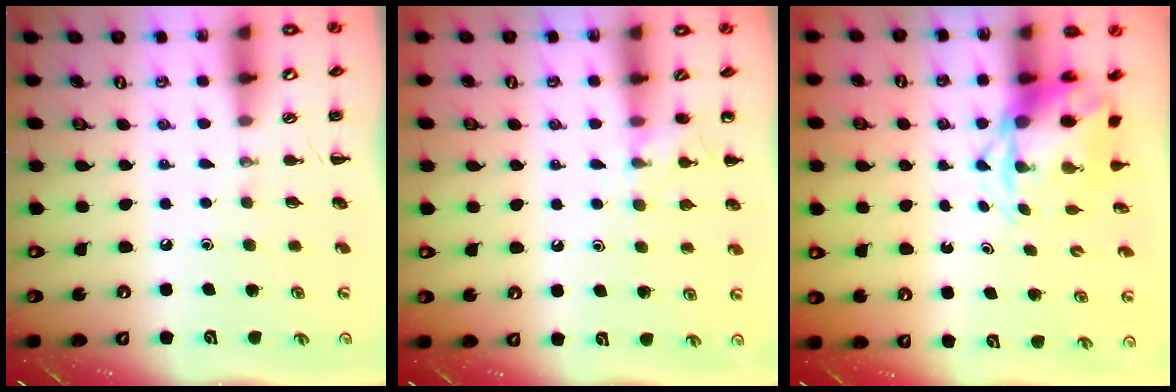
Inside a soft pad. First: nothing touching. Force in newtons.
{"total": 7.4, "press": 7.1, "slide": 2.0}
{"total": 5.4, "press": 5.4, "slide": 0.7}